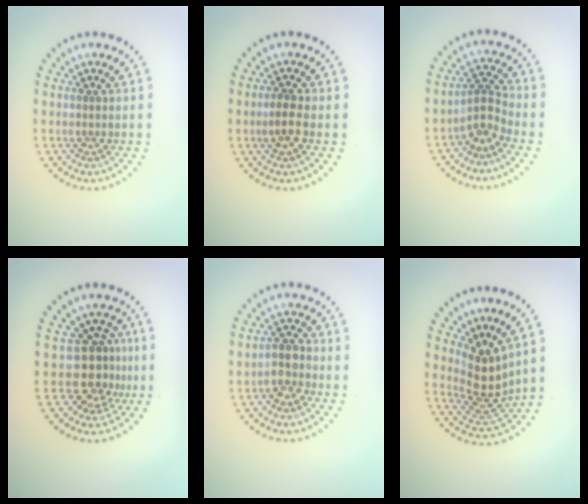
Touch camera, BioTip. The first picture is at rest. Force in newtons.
{"total": 2.1, "press": 2.1, "slide": 0.4}
{"total": 2.5, "press": 1.8, "slide": 1.8}
{"total": 3.6, "press": 2.7, "slide": 2.4}
{"total": 2.2, "press": 2.0, "slide": 0.8}
{"total": 3.9, "press": 2.9, "slide": 2.6}